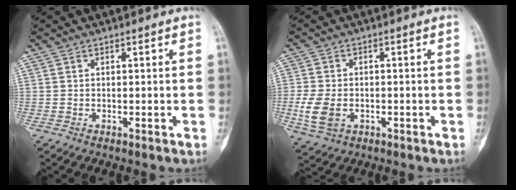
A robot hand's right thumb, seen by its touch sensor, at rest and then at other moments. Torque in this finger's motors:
{"motor_torque": [-0.25, 0.56, -0.13, -0.06, 0.15]}